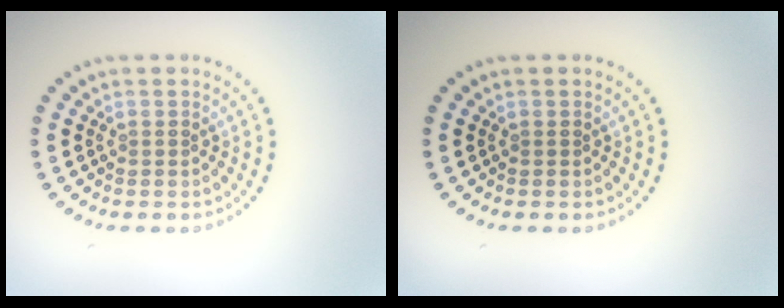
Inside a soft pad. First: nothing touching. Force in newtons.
{"total": 0.0}